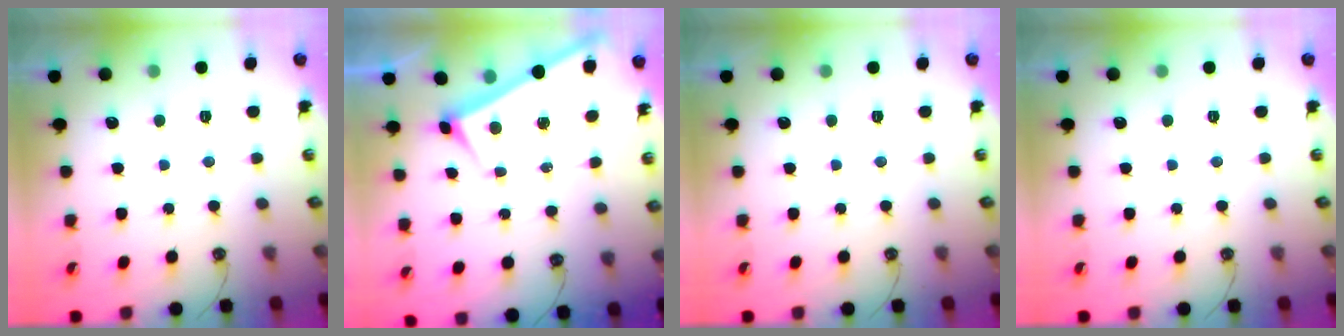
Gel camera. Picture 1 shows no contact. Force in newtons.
{"total": 3.1, "press": 3.1, "slide": 0.1}
{"total": 0.0}
{"total": 0.0}